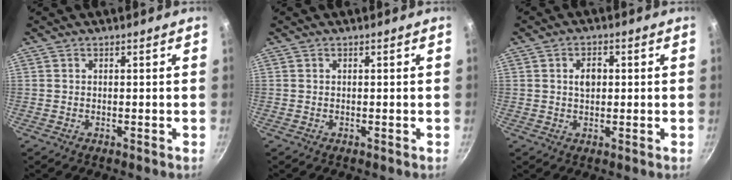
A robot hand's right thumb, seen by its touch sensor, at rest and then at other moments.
{"total": 0.0}
{"total": 3.6, "force": [0.5, 2.4, 2.6], "torque": [-0.030, 0.005, 0.007]}